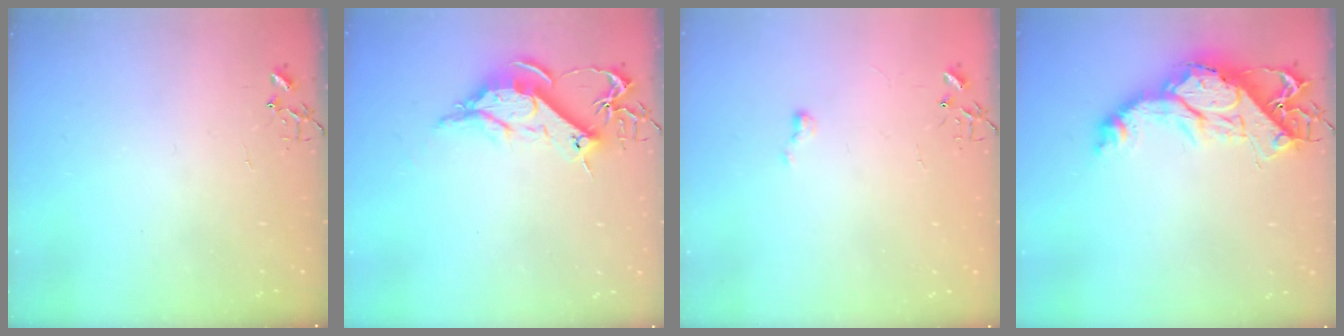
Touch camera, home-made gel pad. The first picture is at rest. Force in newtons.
{"total": 12.1, "press": 12.1, "slide": 1.1}
{"total": 3.5, "press": 3.5, "slide": 0.5}
{"total": 17.2, "press": 17.2, "slide": 1.0}